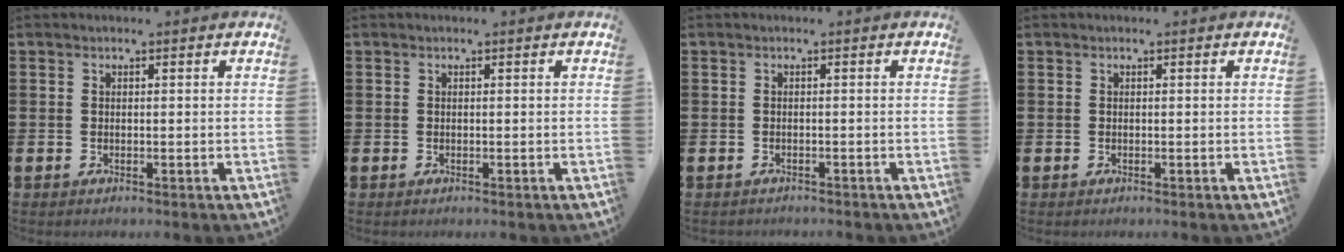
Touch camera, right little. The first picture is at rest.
{"total": 0.0}
{"total": 0.5, "force": [-0.5, 0.1, -0.1], "torque": [0.000, -0.001, -0.011]}
{"total": 0.0}